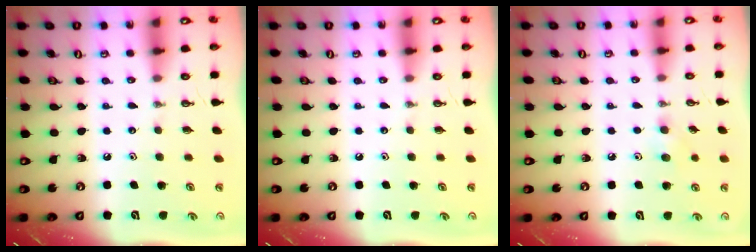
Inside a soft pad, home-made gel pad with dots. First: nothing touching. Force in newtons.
{"total": 0.0}
{"total": 5.4, "press": 5.3, "slide": 1.2}